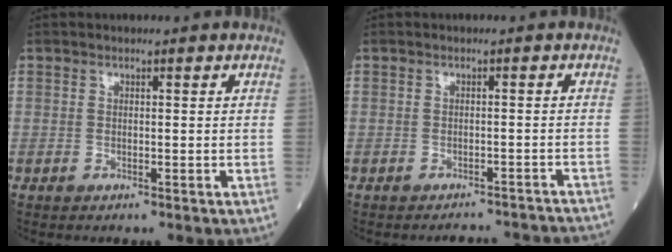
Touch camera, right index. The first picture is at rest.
{"total": 7.6, "force": [-7.5, 1.0, 0.6], "torque": [0.003, 0.008, -0.076]}